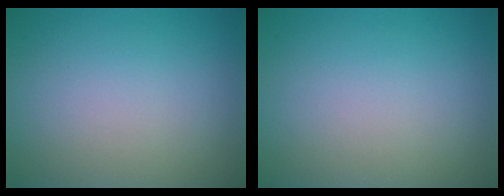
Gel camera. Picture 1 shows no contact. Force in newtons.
{"total": 0.0}